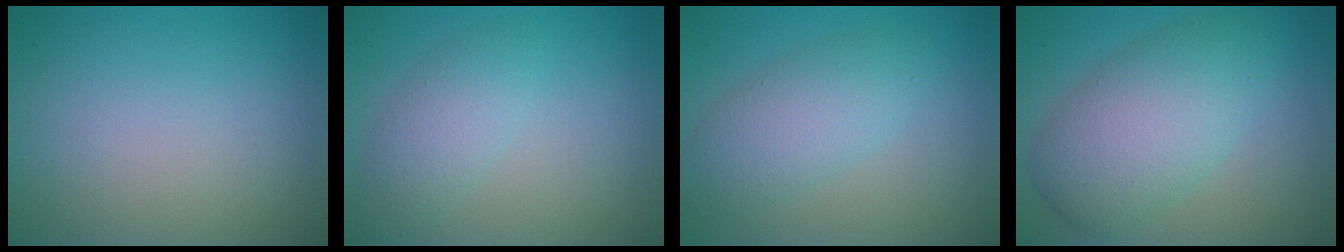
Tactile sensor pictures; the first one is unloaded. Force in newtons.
{"total": 3.0, "press": 3.0, "slide": 0.1}
{"total": 4.2, "press": 4.2, "slide": 0.1}
{"total": 7.2, "press": 7.2, "slide": 0.1}